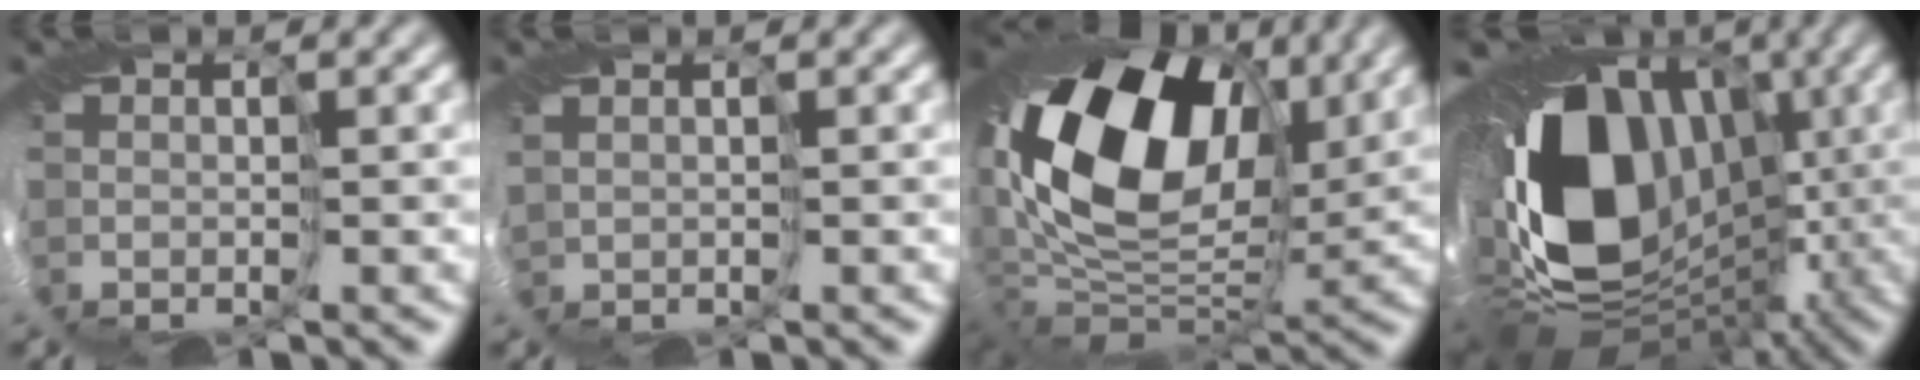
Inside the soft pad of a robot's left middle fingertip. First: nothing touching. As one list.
[{"total": 0.5, "force": [0.4, 0.3, 0.1], "torque": [-0.007, -0.002, 0.009]}, {"total": 18.4, "force": [3.5, 12.5, 13.1], "torque": [-0.258, 0.013, 0.058]}, {"total": 19.0, "force": [-0.9, 13.8, 13.0], "torque": [-0.245, -0.009, -0.016]}]